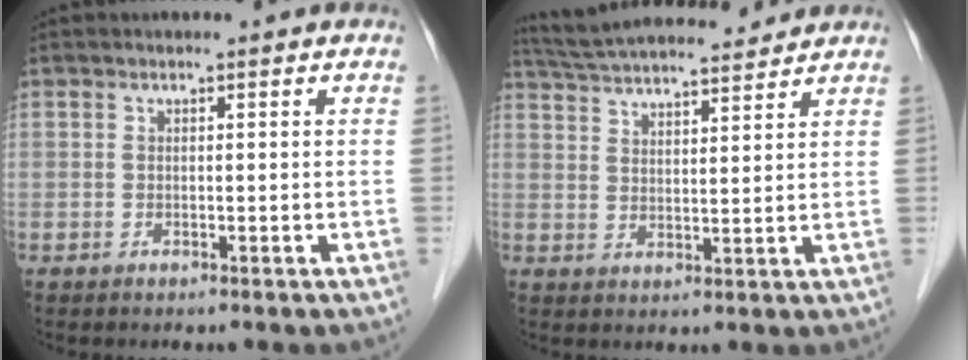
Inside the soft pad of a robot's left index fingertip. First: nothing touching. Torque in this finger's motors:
{"motor_torque": [0.91, -1.11, 0.16, 0.02]}